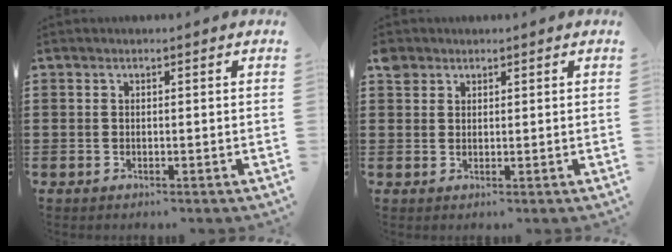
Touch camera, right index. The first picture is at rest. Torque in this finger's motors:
{"motor_torque": [1.05, 1.08, 0.17, 0.03]}